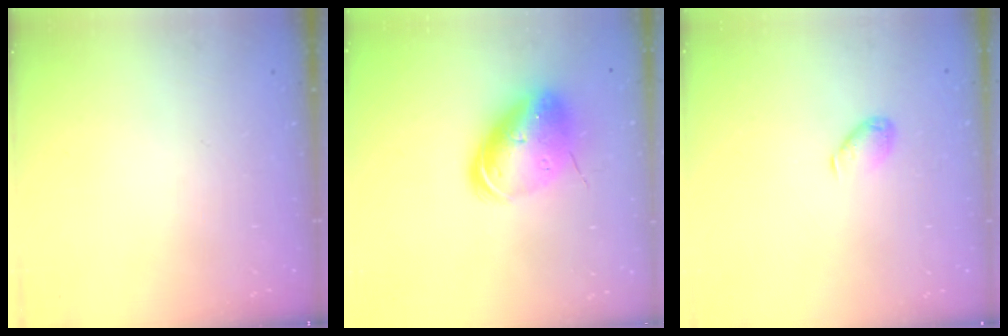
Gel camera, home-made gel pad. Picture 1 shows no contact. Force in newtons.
{"total": 13.8, "press": 13.6, "slide": 2.6}
{"total": 5.1, "press": 5.1, "slide": 0.4}